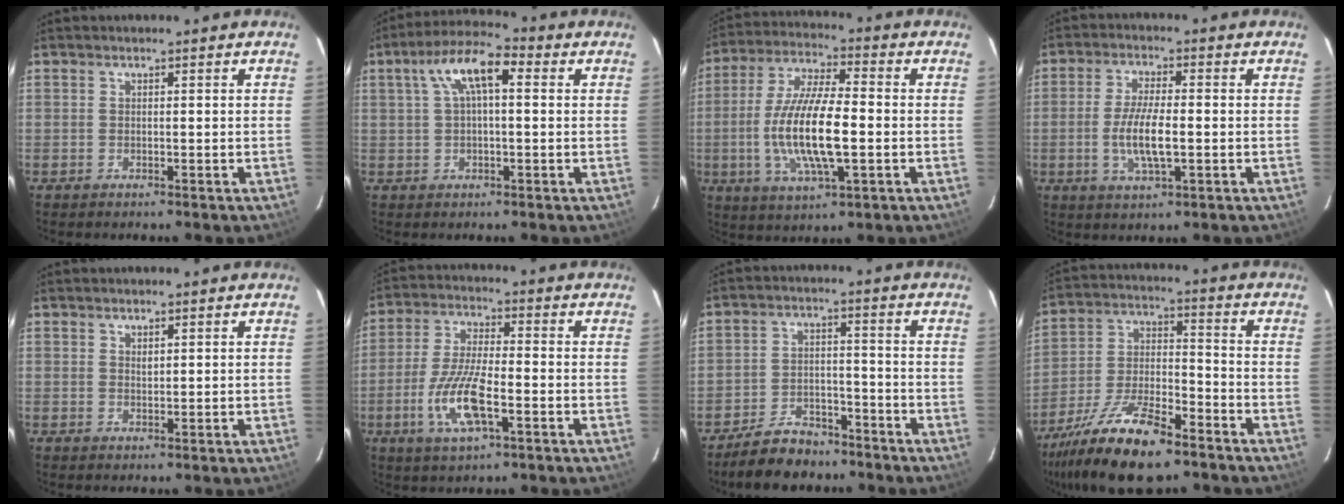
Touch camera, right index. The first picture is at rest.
{"total": 8.8, "force": [2.4, 3.4, 7.8], "torque": [-0.149, 0.030, 0.040]}
{"total": 15.3, "force": [-2.5, 4.1, 14.5], "torque": [-0.296, -0.005, -0.047]}
{"total": 7.9, "force": [-1.4, 2.1, 7.4], "torque": [-0.150, -0.005, -0.027]}
{"total": 0.9, "force": [0.5, 0.6, 0.4], "torque": [-0.006, 0.002, 0.011]}
{"total": 11.1, "force": [-4.0, 3.2, 9.9], "torque": [-0.208, -0.008, -0.078]}
{"total": 9.0, "force": [-7.4, 4.4, 2.7], "torque": [-0.074, 0.013, -0.110]}
{"total": 17.4, "force": [-12.6, 5.5, 10.7], "torque": [-0.219, -0.021, -0.228]}